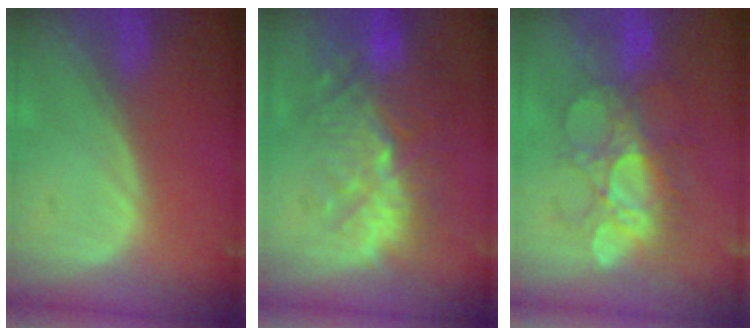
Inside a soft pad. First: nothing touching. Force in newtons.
{"total": 11.2, "press": 9.9, "slide": 5.4}
{"total": 8.7, "press": 8.5, "slide": 1.6}